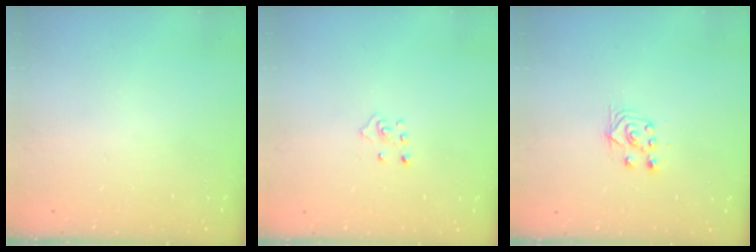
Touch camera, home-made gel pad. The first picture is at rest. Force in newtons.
{"total": 3.7, "press": 3.6, "slide": 0.4}
{"total": 3.8, "press": 3.7, "slide": 0.9}